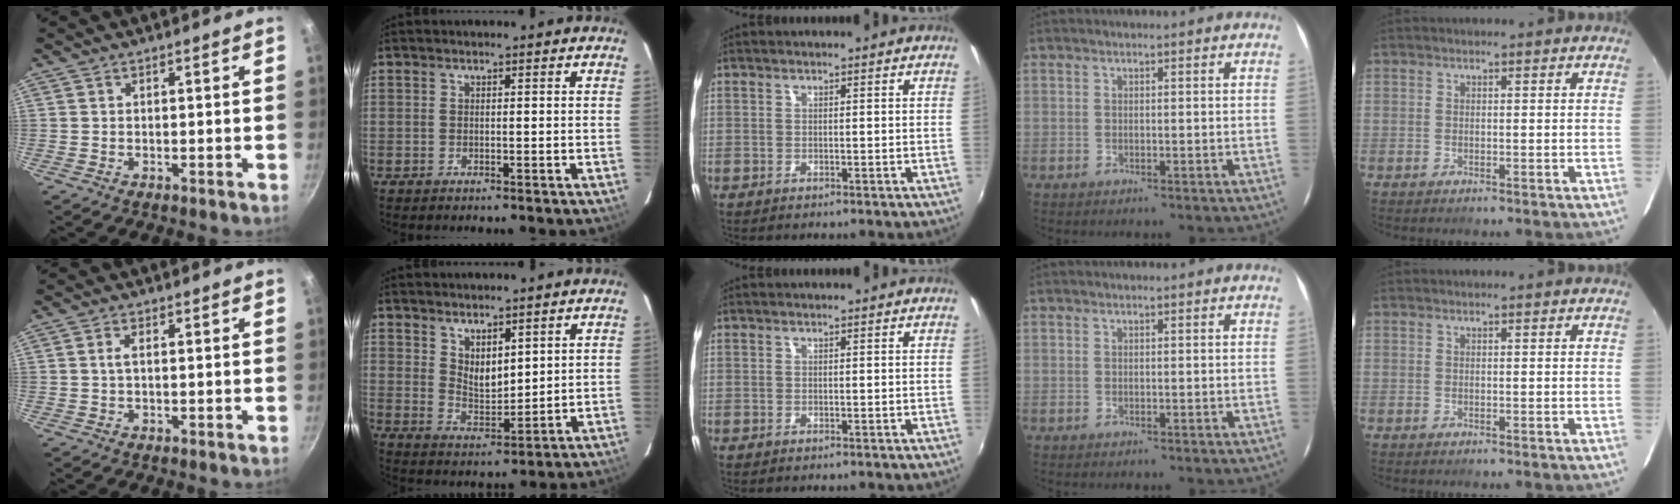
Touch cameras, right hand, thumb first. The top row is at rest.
{"thumb": {"total": 1.9, "force": [0.2, 0.9, 1.6], "torque": [-0.036, 0.005, 0.005]}, "index": {"total": 5.8, "force": [4.0, 2.8, 3.3], "torque": [-0.049, -0.006, 0.077]}}